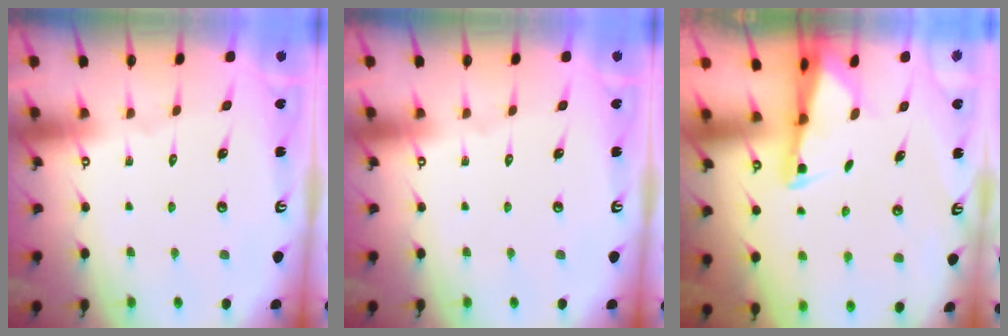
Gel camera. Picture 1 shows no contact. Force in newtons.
{"total": 0.0}
{"total": 2.4, "press": 2.3, "slide": 0.5}